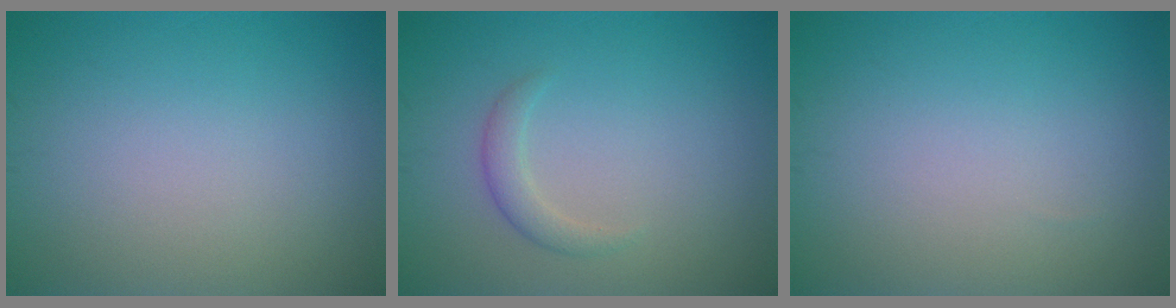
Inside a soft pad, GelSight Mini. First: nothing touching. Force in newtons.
{"total": 1.6, "press": 1.6, "slide": 0.0}
{"total": 0.0}